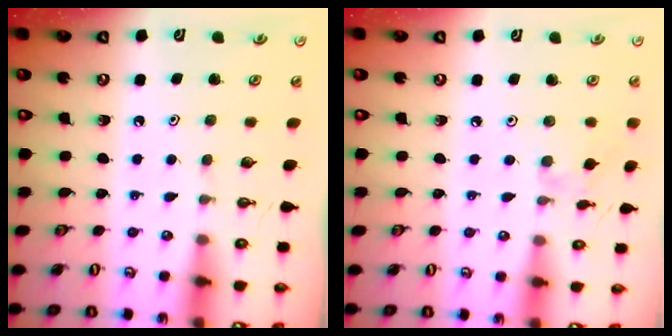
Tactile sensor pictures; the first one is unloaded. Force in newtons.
{"total": 3.1, "press": 3.0, "slide": 0.6}